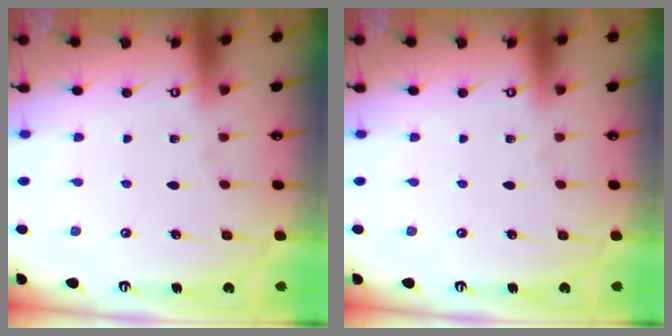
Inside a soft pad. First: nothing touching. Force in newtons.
{"total": 0.0}